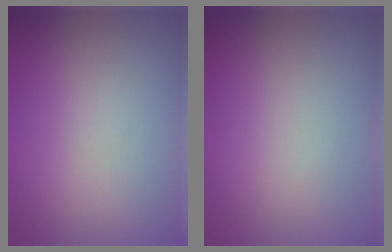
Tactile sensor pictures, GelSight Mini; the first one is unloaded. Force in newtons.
{"total": 0.0}